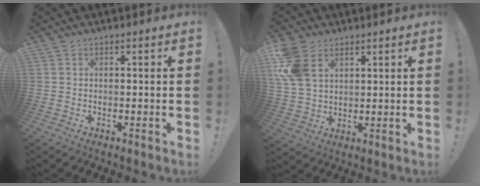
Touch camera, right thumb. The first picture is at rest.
{"total": 11.7, "force": [5.3, 8.0, 6.7], "torque": [-0.141, -0.011, 0.106]}